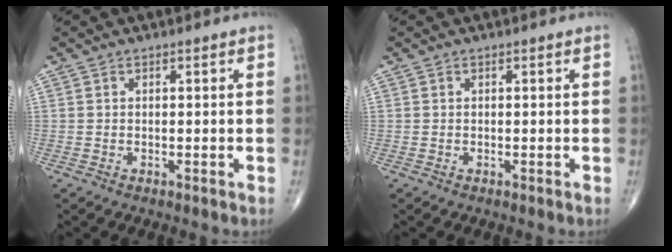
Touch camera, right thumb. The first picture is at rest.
{"total": 0.0}